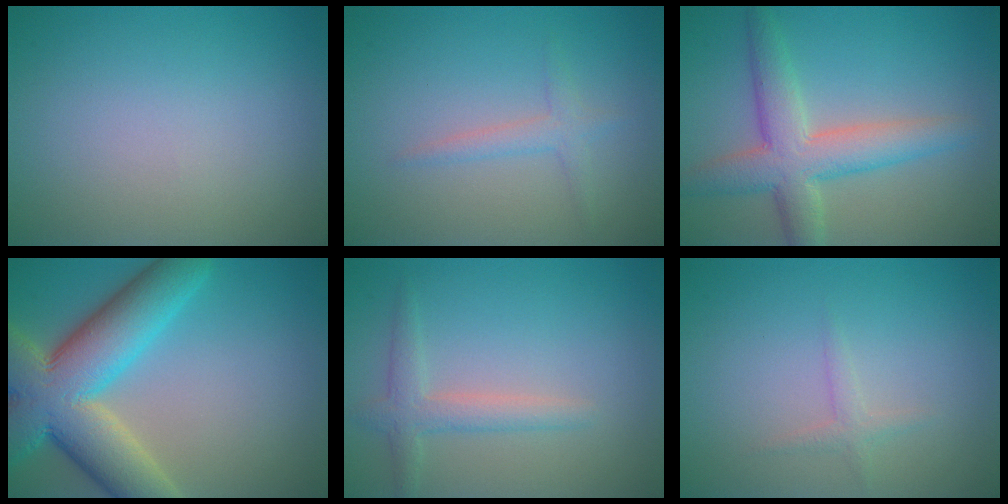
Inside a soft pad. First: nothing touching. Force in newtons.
{"total": 1.7, "press": 1.7, "slide": 0.0}
{"total": 5.8, "press": 5.8, "slide": 0.3}
{"total": 11.6, "press": 11.6, "slide": 1.0}
{"total": 2.4, "press": 2.4, "slide": 0.1}
{"total": 1.1, "press": 1.1, "slide": 0.1}